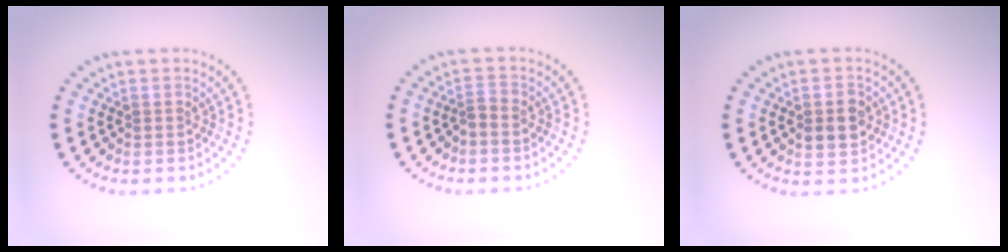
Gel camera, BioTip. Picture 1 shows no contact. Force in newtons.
{"total": 1.1, "press": 0.8, "slide": 0.7}
{"total": 3.2, "press": 3.2, "slide": 0.2}